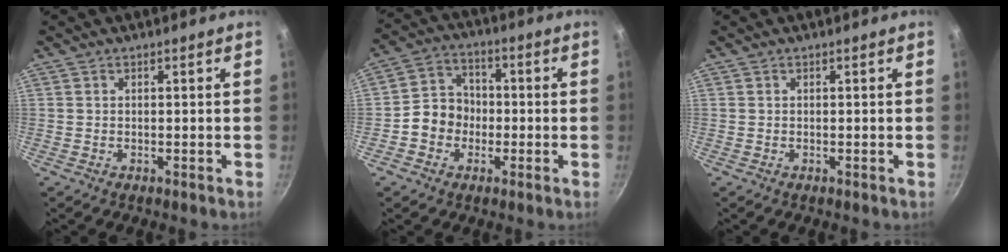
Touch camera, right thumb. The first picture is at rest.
{"total": 7.9, "force": [-1.8, 6.9, 3.4], "torque": [-0.019, 0.031, -0.046]}
{"total": 0.0}